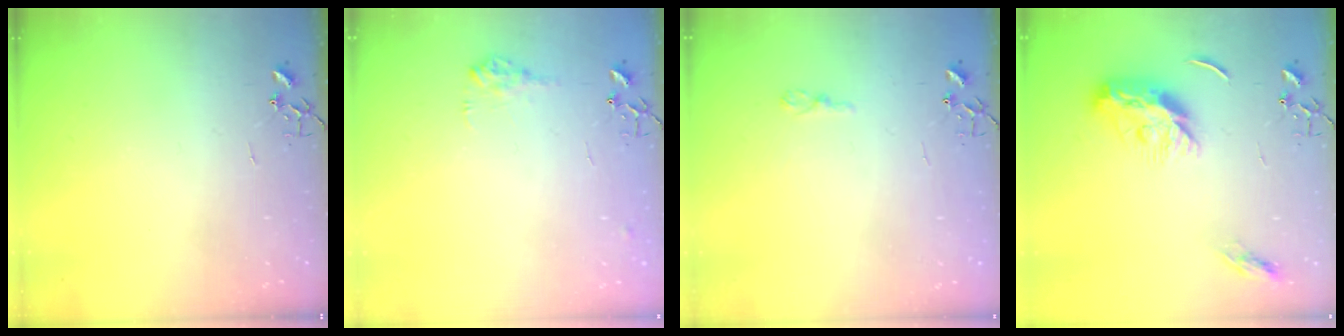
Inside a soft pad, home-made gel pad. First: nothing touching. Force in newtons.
{"total": 8.1, "press": 8.1, "slide": 0.3}
{"total": 3.8, "press": 3.8, "slide": 0.4}
{"total": 11.0, "press": 11.0, "slide": 0.1}